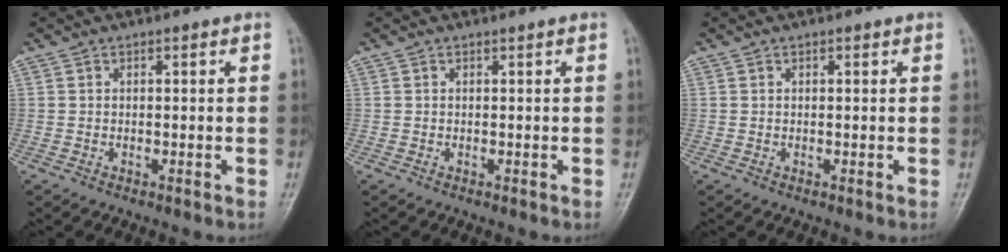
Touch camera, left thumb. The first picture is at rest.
{"total": 0.0}
{"total": 0.5, "force": [0.1, 0.3, 0.4], "torque": [-0.003, 0.003, 0.001]}